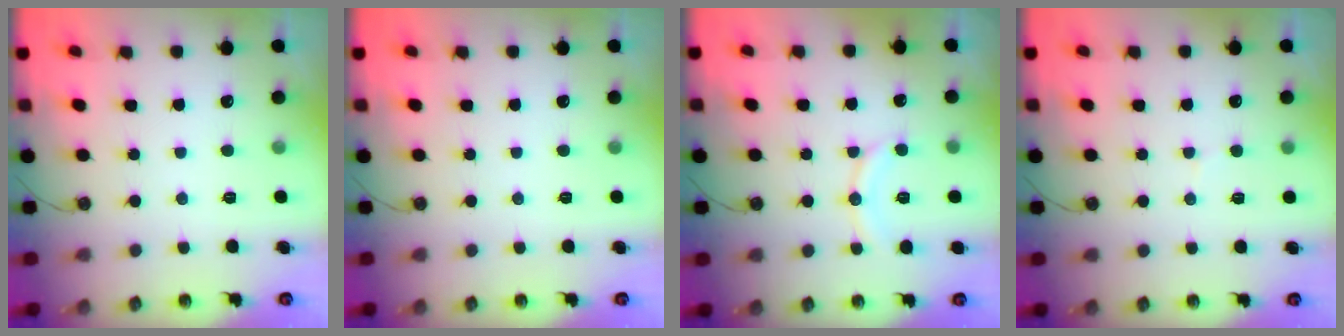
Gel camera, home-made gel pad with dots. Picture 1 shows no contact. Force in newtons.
{"total": 0.0}
{"total": 8.8, "press": 8.7, "slide": 0.8}
{"total": 6.6, "press": 6.6, "slide": 0.6}